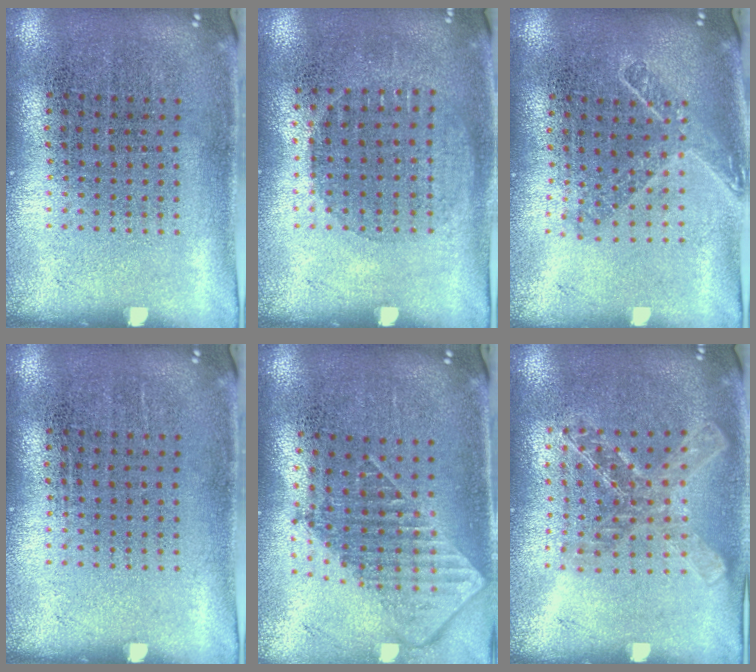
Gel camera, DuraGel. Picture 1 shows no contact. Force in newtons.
{"total": 0.9, "press": 0.8, "slide": 0.4}
{"total": 1.6, "press": 1.2, "slide": 1.0}
{"total": 0.0}
{"total": 1.9, "press": 1.5, "slide": 1.2}
{"total": 1.5, "press": 1.3, "slide": 0.6}